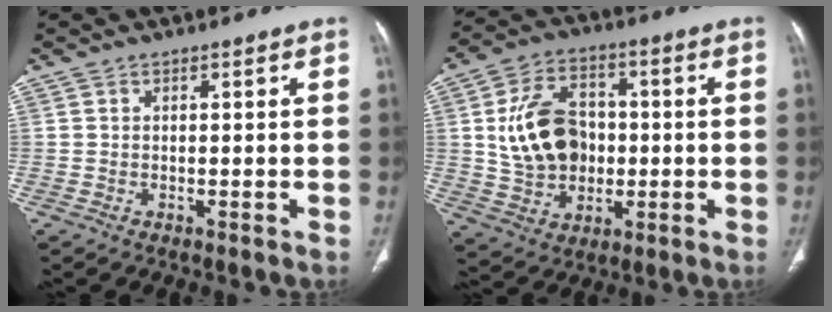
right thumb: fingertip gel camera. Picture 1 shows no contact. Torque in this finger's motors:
{"motor_torque": [0.74, 0.79, 1.15, 0.13, 0.38]}